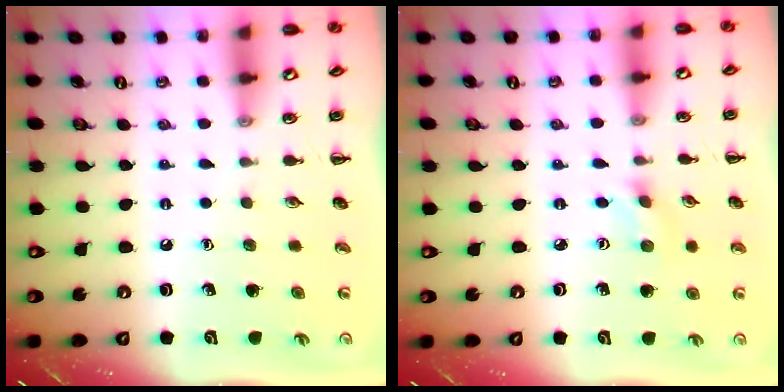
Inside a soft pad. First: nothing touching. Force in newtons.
{"total": 1.1, "press": 1.0, "slide": 0.5}